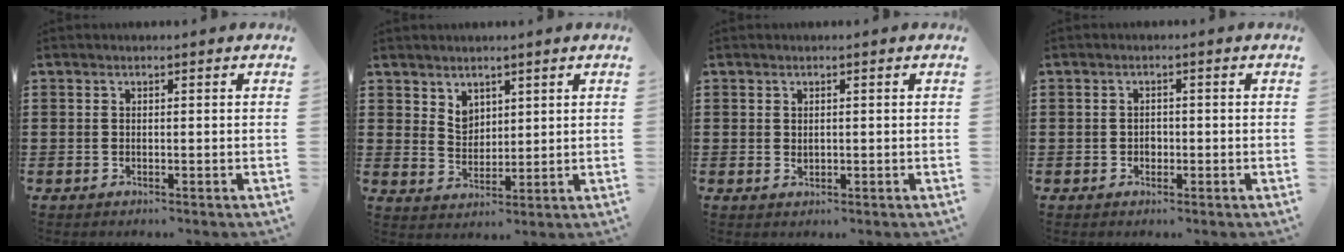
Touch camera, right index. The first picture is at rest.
{"total": 3.8, "force": [3.0, 2.3, 0.7], "torque": [-0.023, 0.000, 0.056]}
{"total": 0.8, "force": [0.2, 0.6, 0.5], "torque": [-0.011, 0.005, 0.003]}
{"total": 1.2, "force": [-0.3, 1.0, 0.6], "torque": [-0.015, 0.003, -0.008]}